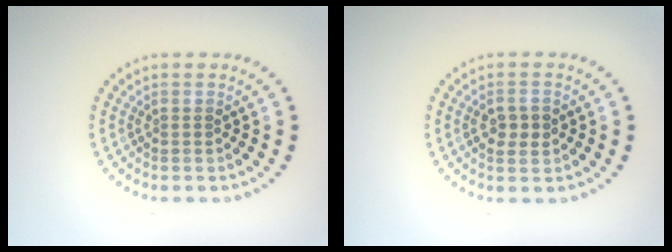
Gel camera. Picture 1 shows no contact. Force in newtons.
{"total": 2.2, "press": 2.2, "slide": 0.2}